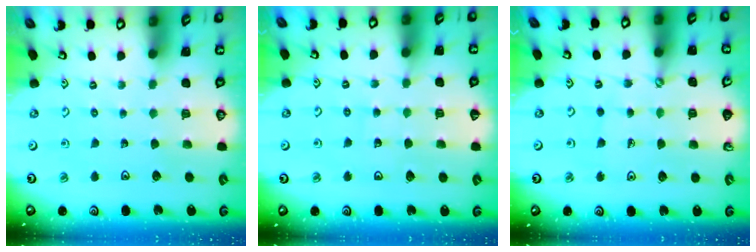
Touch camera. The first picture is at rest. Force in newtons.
{"total": 6.1, "press": 6.1, "slide": 0.6}
{"total": 1.0, "press": 1.0, "slide": 0.2}